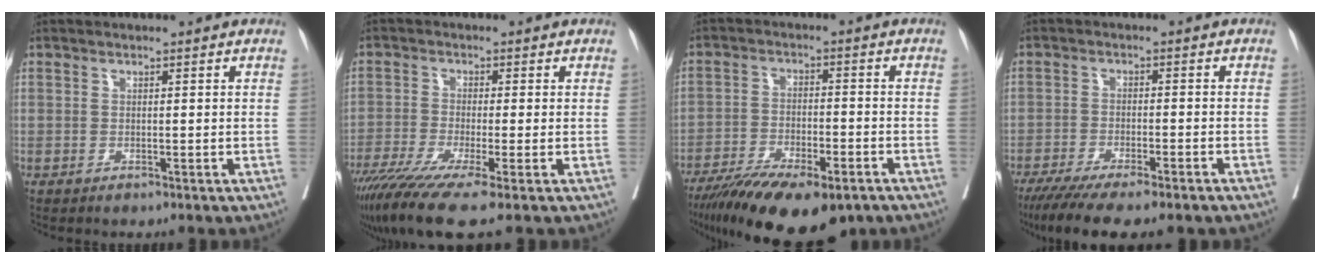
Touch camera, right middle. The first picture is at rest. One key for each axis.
{"total": 10.4, "fx": -7.1, "fy": -0.2, "fz": 7.6, "tx": -0.121, "ty": -0.031, "tz": -0.122}
{"total": 16.7, "fx": -12.0, "fy": 4.6, "fz": 10.6, "tx": -0.170, "ty": -0.026, "tz": -0.192}
{"total": 13.1, "fx": -10.4, "fy": 1.7, "fz": 7.8, "tx": -0.119, "ty": -0.026, "tz": -0.158}